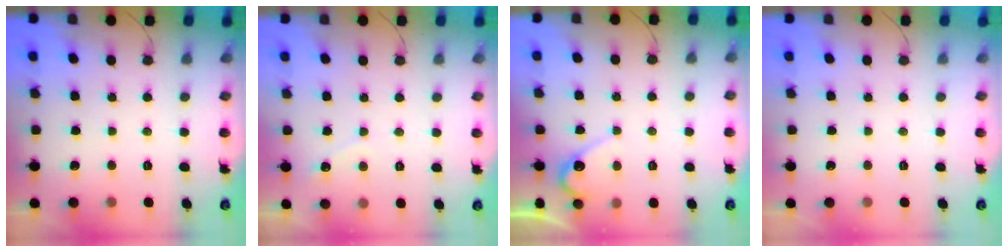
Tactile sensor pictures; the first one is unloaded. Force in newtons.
{"total": 2.9, "press": 2.9, "slide": 0.3}
{"total": 5.5, "press": 5.5, "slide": 0.3}
{"total": 0.0}